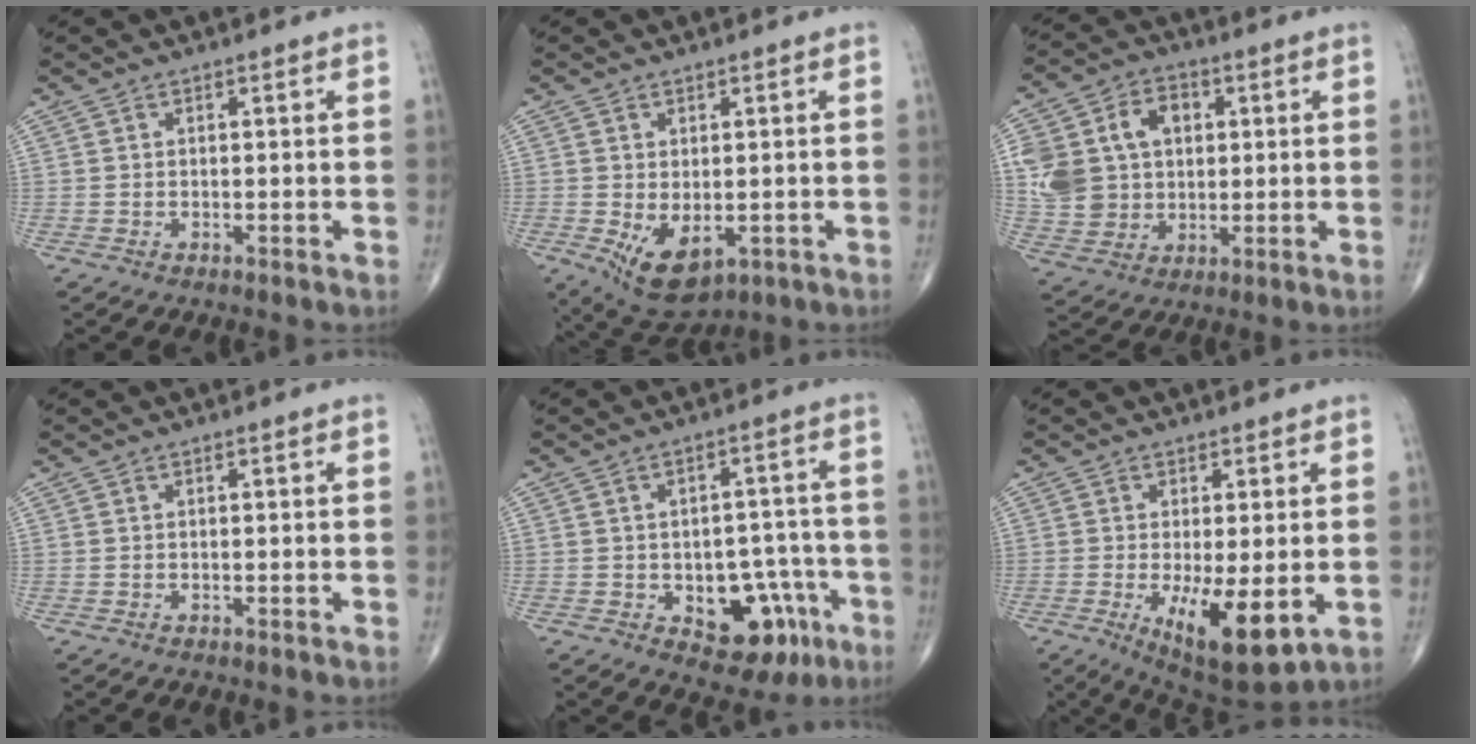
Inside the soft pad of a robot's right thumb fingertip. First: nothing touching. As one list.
[{"total": 8.2, "force": [-1.9, 4.7, 6.4], "torque": [-0.096, -0.012, -0.013]}, {"total": 15.2, "force": [3.0, 12.0, 8.8], "torque": [-0.144, 0.012, 0.062]}, {"total": 0.0}, {"total": 12.3, "force": [-4.9, 7.7, 8.3], "torque": [-0.062, 0.037, -0.053]}, {"total": 11.5, "force": [-2.9, 4.0, 10.4], "torque": [-0.164, -0.025, -0.032]}]